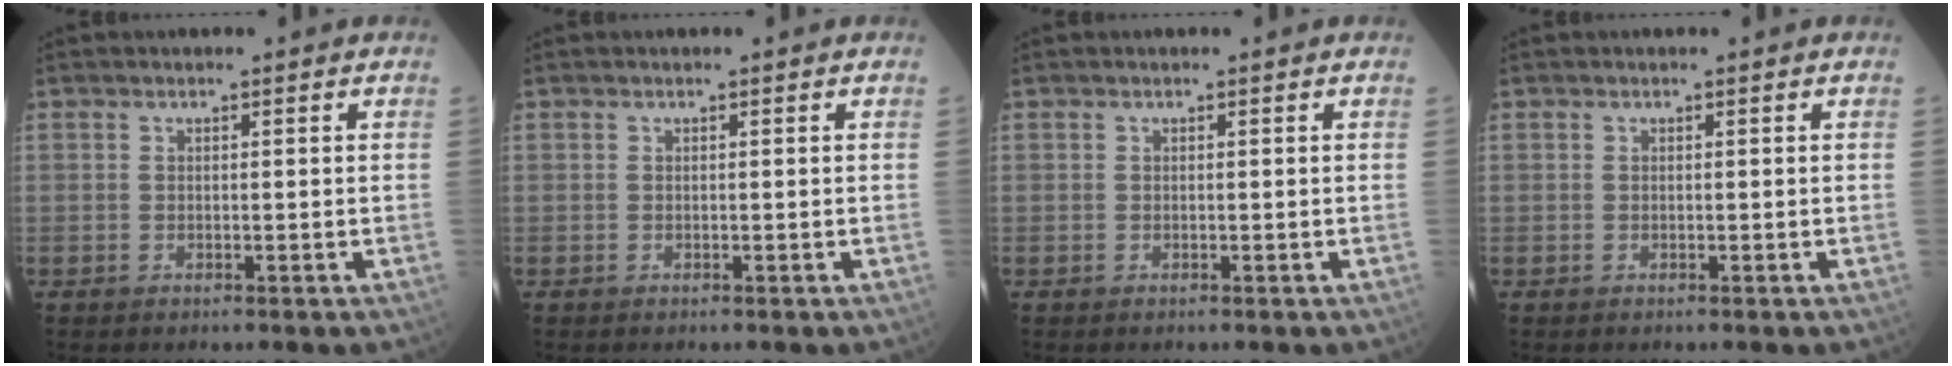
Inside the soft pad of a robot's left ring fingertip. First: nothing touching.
{"total": 0.0}
{"total": 0.0}
{"total": 0.0}